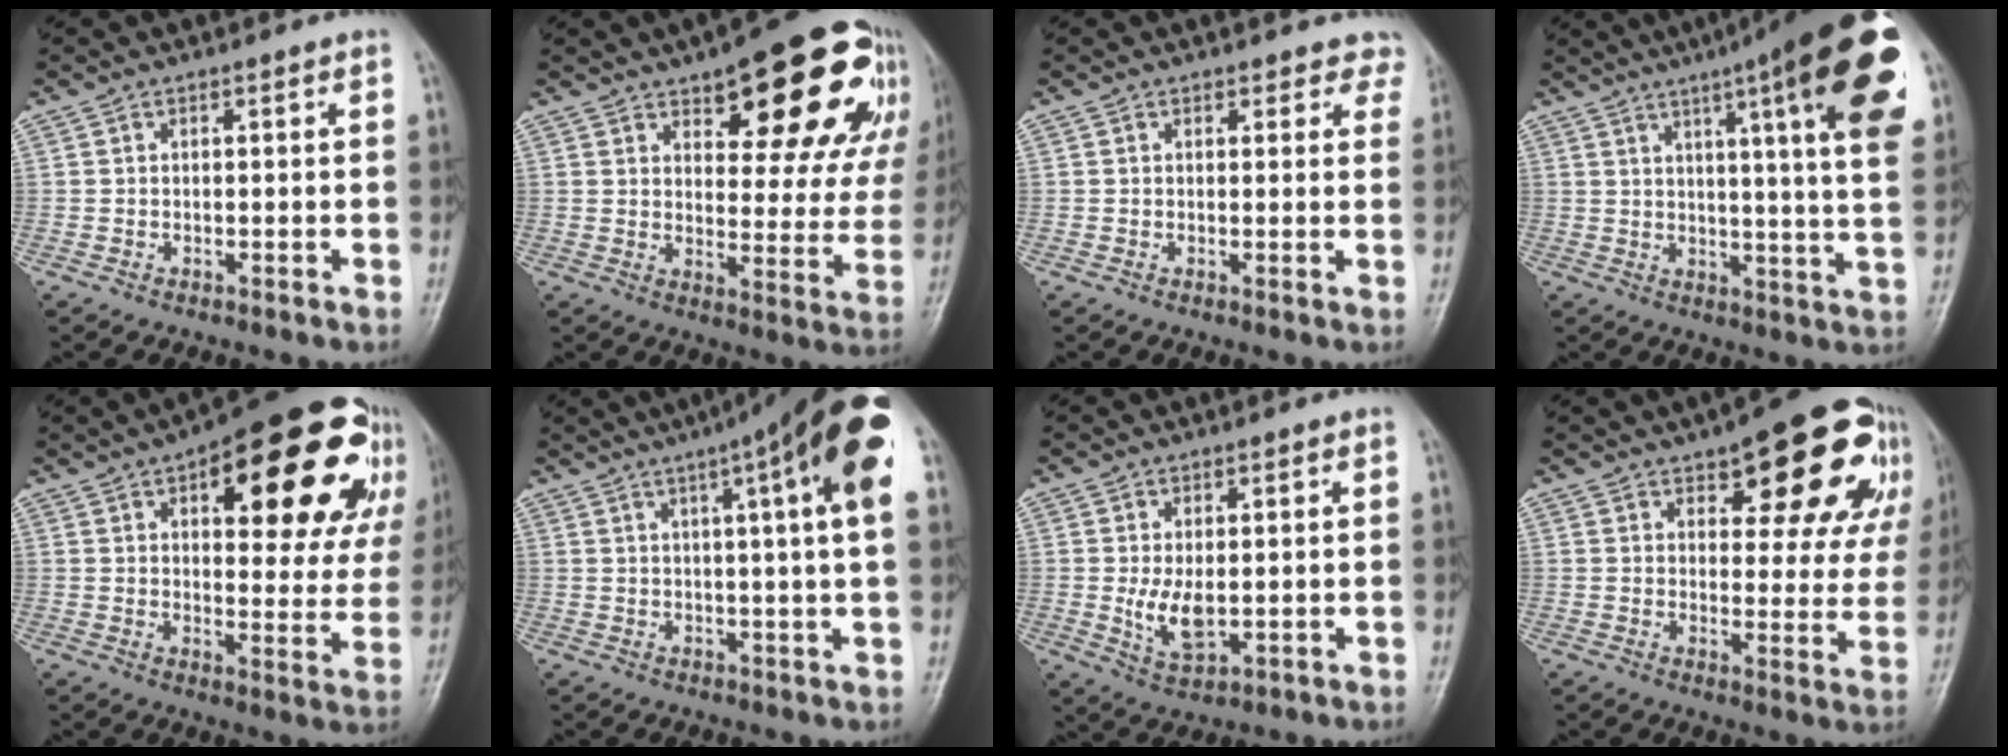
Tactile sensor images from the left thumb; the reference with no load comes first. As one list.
[{"total": 21.7, "force": [12.6, 8.9, 15.3], "torque": [-0.146, -0.039, 0.162]}, {"total": 4.2, "force": [3.6, 2.1, 0.4], "torque": [0.038, -0.015, 0.020]}, {"total": 23.4, "force": [11.0, 3.6, 20.3], "torque": [-0.255, -0.019, 0.135]}, {"total": 25.4, "force": [12.5, 10.5, 19.5], "torque": [-0.210, -0.014, 0.165]}, {"total": 17.2, "force": [7.2, 2.1, 15.5], "torque": [-0.222, 0.013, 0.089]}, {"total": 6.3, "force": [0.0, 3.4, 5.2], "torque": [-0.090, -0.013, 0.010]}, {"total": 18.4, "force": [9.9, 7.8, 13.4], "torque": [-0.122, -0.027, 0.125]}]